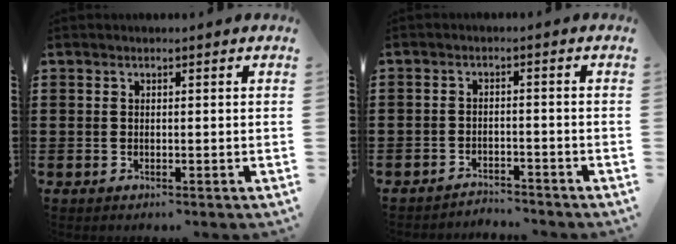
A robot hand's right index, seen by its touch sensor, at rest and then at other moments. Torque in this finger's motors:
{"motor_torque": [-0.42, 0.43, -0.33, -0.21]}